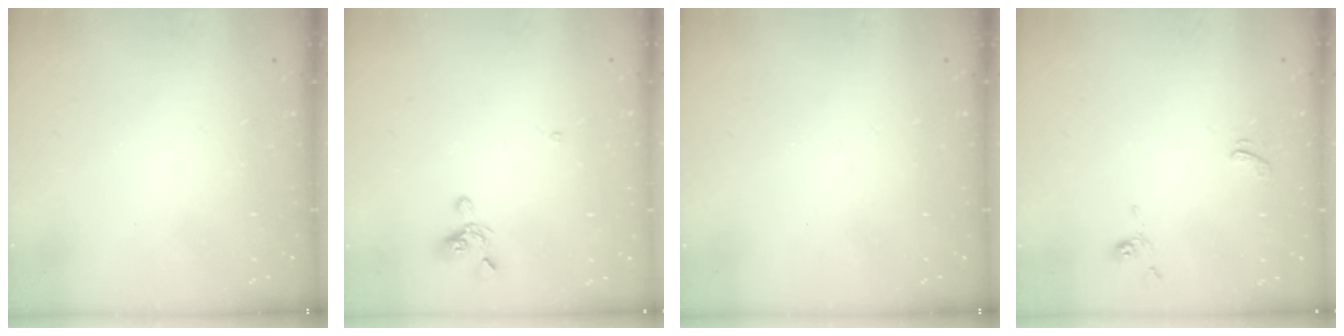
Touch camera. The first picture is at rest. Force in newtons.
{"total": 0.7, "press": 0.3, "slide": 0.6}
{"total": 0.0}
{"total": 1.7, "press": 1.6, "slide": 0.3}